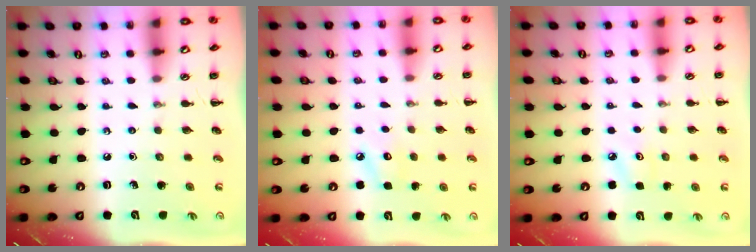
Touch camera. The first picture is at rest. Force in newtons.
{"total": 4.2, "press": 4.0, "slide": 1.3}
{"total": 6.1, "press": 5.8, "slide": 1.9}